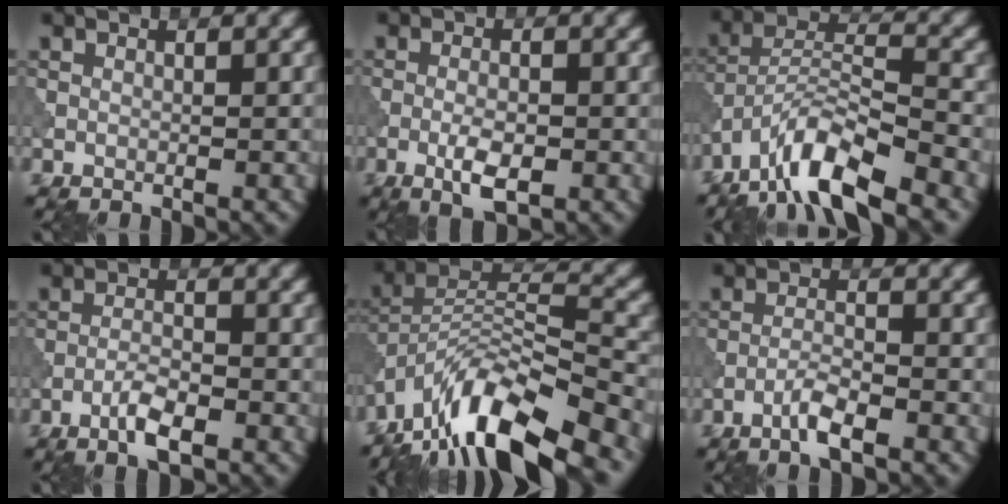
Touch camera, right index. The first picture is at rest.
{"total": 3.1, "force": [-1.2, 1.1, 2.7], "torque": [-0.052, -0.001, -0.023]}
{"total": 8.2, "force": [-5.9, 2.0, 5.3], "torque": [-0.092, 0.005, -0.121]}
{"total": 2.8, "force": [-1.5, 0.7, 2.2], "torque": [-0.047, 0.005, -0.034]}
{"total": 13.0, "force": [-9.2, 4.1, 8.3], "torque": [-0.150, 0.019, -0.174]}
{"total": 2.5, "force": [-1.6, 0.3, 1.9], "torque": [-0.040, 0.007, -0.037]}